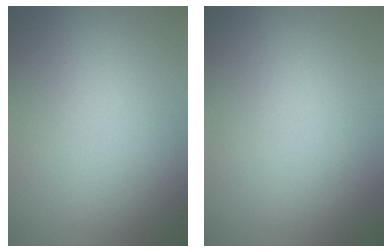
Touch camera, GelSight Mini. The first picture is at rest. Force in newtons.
{"total": 0.0}